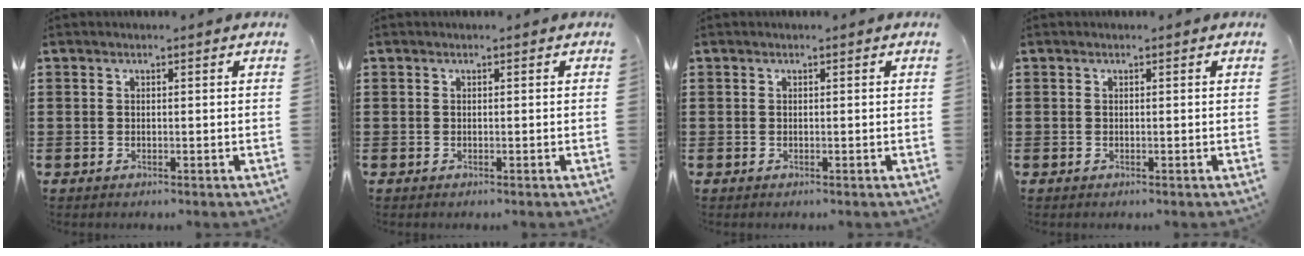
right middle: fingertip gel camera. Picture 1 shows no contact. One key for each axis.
{"total": 0.0}
{"total": 0.0}
{"total": 0.0}